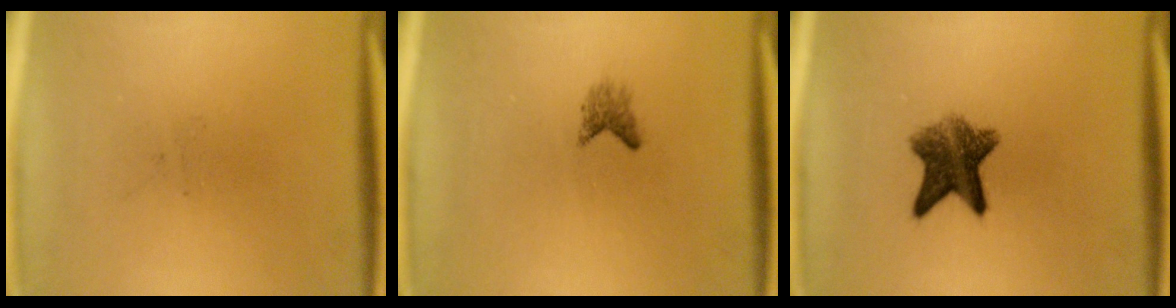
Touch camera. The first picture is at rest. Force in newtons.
{"total": 1.4}
{"total": 7.5}